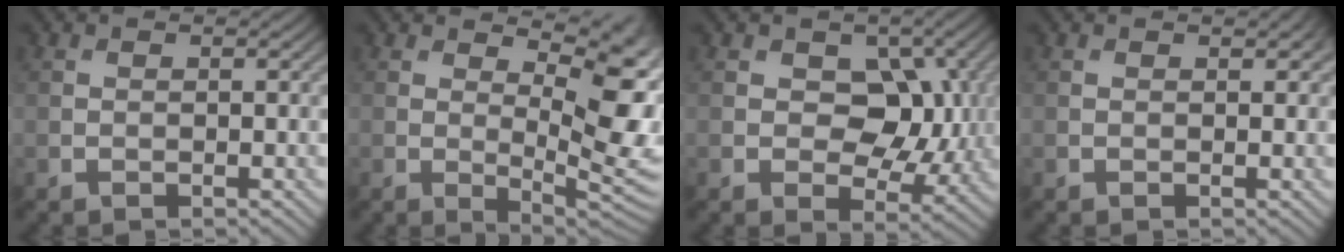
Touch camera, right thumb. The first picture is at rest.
{"total": 11.6, "force": [4.0, 5.0, 9.7], "torque": [-0.135, -0.004, 0.061]}
{"total": 7.6, "force": [0.8, 5.4, 5.4], "torque": [-0.072, -0.008, 0.003]}
{"total": 0.7, "force": [0.5, 0.3, 0.4], "torque": [-0.003, 0.000, 0.008]}